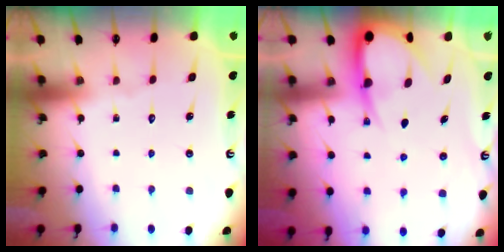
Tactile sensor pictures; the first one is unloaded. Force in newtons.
{"total": 8.8, "press": 8.8, "slide": 0.8}